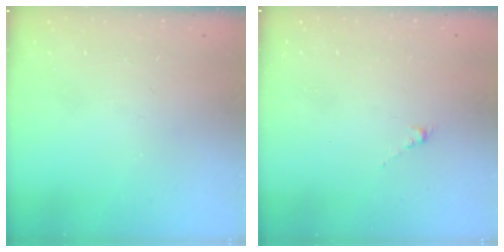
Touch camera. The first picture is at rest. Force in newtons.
{"total": 0.5, "press": 0.3, "slide": 0.4}